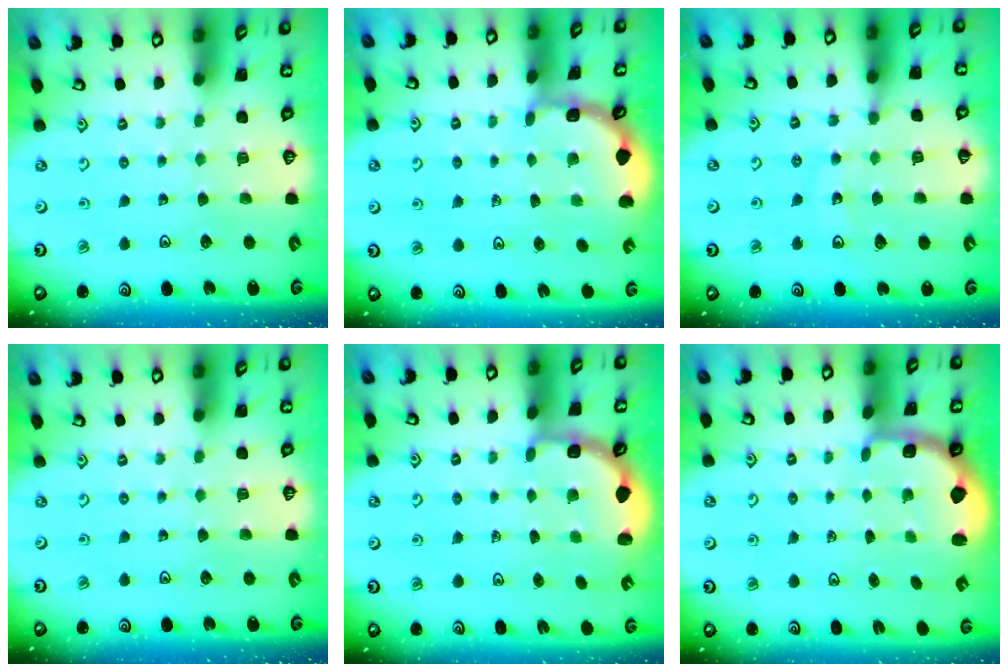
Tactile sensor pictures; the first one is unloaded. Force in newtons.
{"total": 1.9, "press": 1.9, "slide": 0.2}
{"total": 12.2, "press": 11.7, "slide": 3.4}
{"total": 0.0}
{"total": 3.0, "press": 2.6, "slide": 1.5}
{"total": 2.3, "press": 1.2, "slide": 1.9}